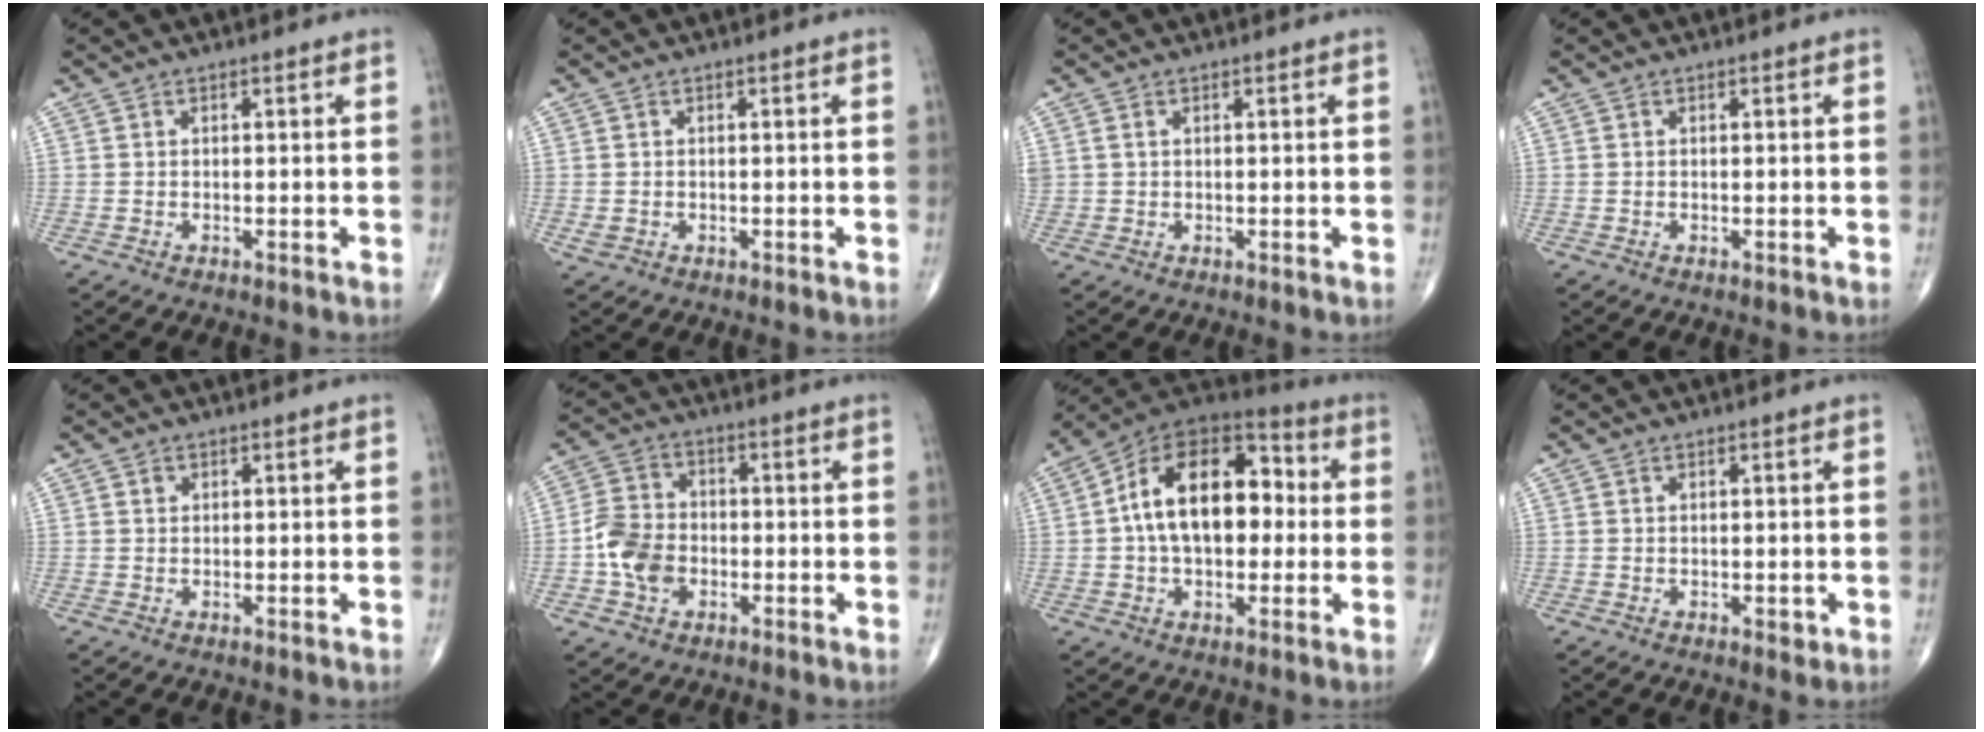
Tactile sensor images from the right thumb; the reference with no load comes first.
{"total": 1.2, "force": [-0.1, 1.1, 0.6], "torque": [-0.014, 0.000, 0.002]}
{"total": 1.1, "force": [0.4, 0.8, 0.7], "torque": [-0.014, 0.002, 0.011]}
{"total": 0.0}
{"total": 0.9, "force": [0.3, 0.8, 0.2], "torque": [0.001, 0.000, 0.005]}
{"total": 8.4, "force": [-2.0, 6.4, 5.0], "torque": [-0.083, 0.019, -0.045]}
{"total": 19.6, "force": [1.3, 11.9, 15.6], "torque": [-0.229, 0.038, 0.013]}
{"total": 1.0, "force": [-0.1, 0.7, 0.8], "torque": [-0.008, -0.003, 0.000]}